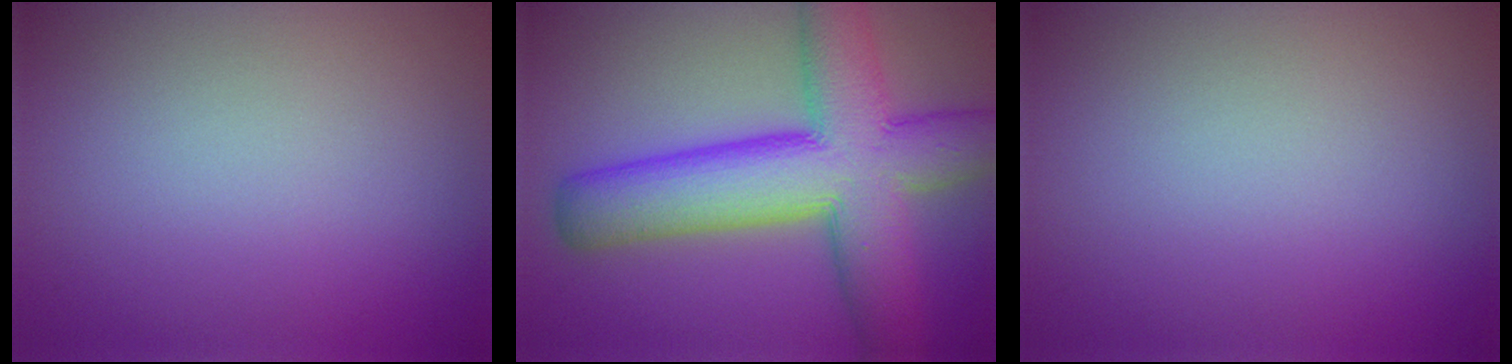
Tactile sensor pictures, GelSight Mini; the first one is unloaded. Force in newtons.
{"total": 12.1, "press": 12.1, "slide": 0.5}
{"total": 0.0}